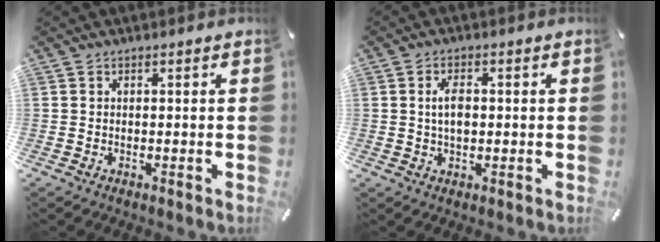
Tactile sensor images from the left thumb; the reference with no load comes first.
{"total": 4.1, "force": [0.3, 2.2, 3.5], "torque": [-0.078, 0.003, 0.000]}